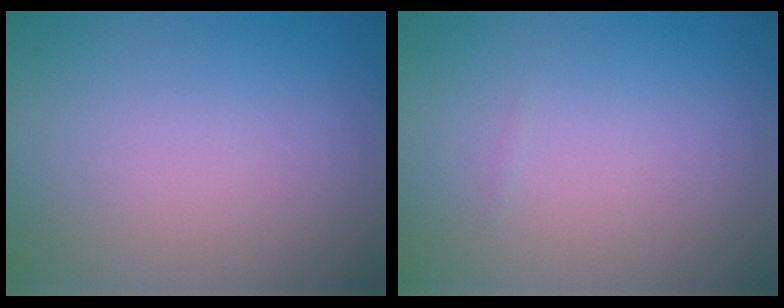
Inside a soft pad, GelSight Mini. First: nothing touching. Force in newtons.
{"total": 0.0}